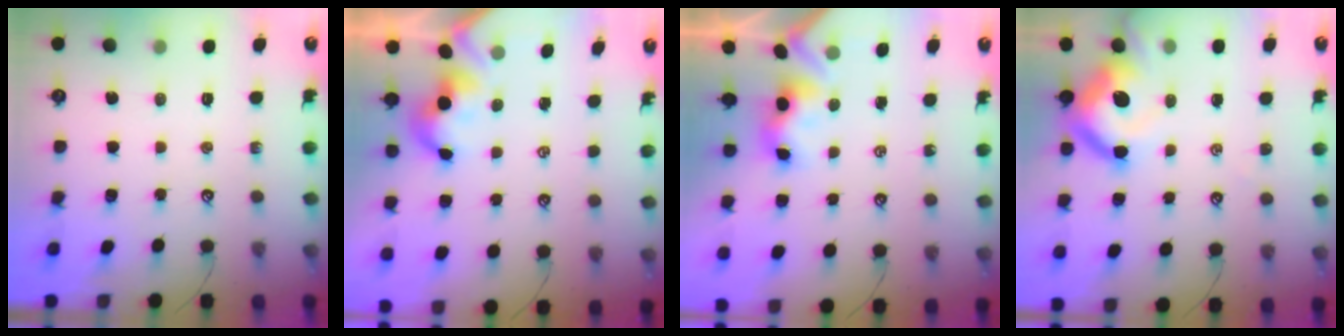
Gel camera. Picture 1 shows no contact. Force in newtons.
{"total": 2.0, "press": 1.9, "slide": 0.5}
{"total": 3.2, "press": 3.2, "slide": 0.5}
{"total": 10.9, "press": 10.8, "slide": 1.4}